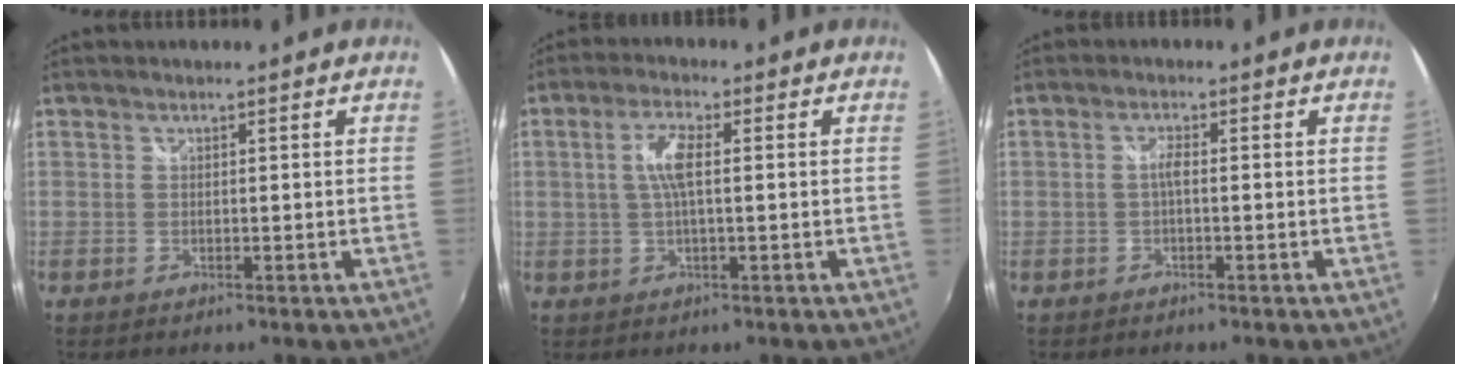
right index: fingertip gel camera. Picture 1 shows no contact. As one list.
[{"total": 5.1, "force": [0.5, 1.2, 5.0], "torque": [-0.096, 0.004, 0.012]}, {"total": 1.6, "force": [-0.3, 0.3, 1.6], "torque": [-0.031, 0.004, -0.008]}]